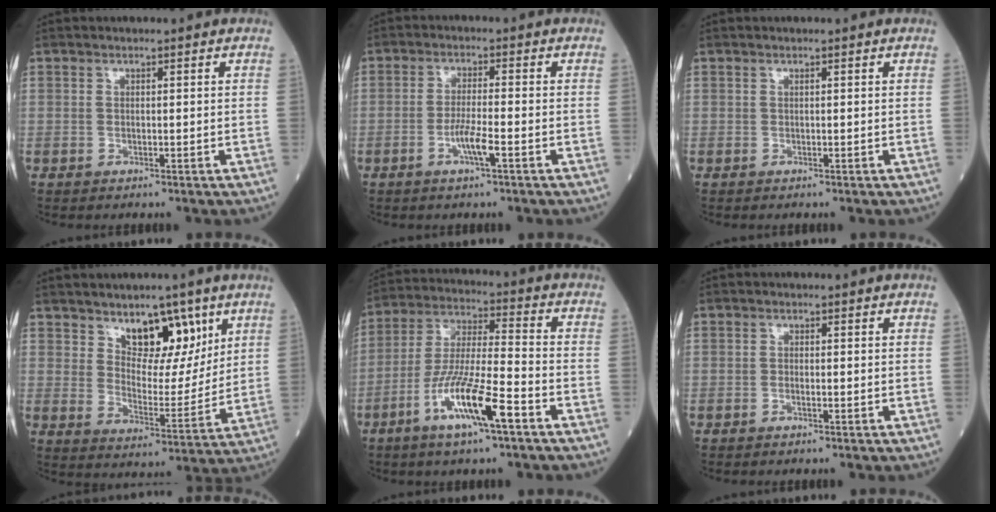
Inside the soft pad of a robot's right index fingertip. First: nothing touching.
{"total": 4.2, "force": [-1.8, 0.0, 3.8], "torque": [-0.076, -0.005, -0.036]}
{"total": 0.0}
{"total": 9.5, "force": [5.8, 4.3, 6.1], "torque": [-0.088, -0.006, 0.103]}
{"total": 13.0, "force": [-6.3, 1.1, 11.3], "torque": [-0.223, -0.014, -0.121]}
{"total": 0.7, "force": [-0.3, 0.2, 0.6], "torque": [-0.014, 0.000, -0.005]}